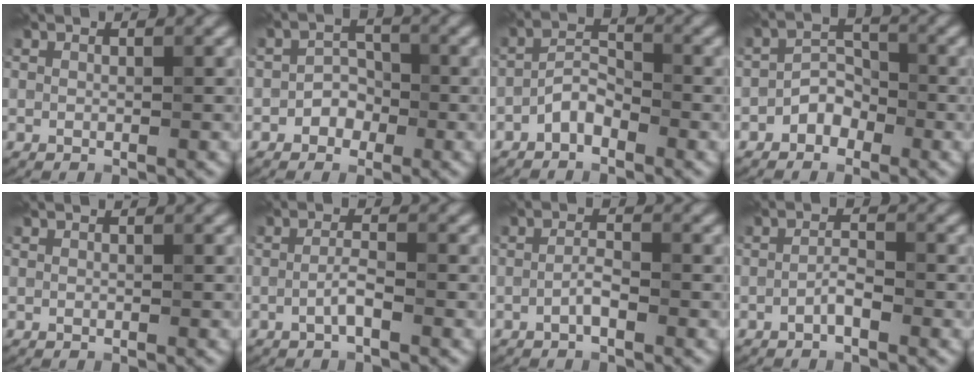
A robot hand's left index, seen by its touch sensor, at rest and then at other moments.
{"total": 2.1, "force": [-0.9, 1.6, 0.8], "torque": [-0.008, 0.007, -0.019]}
{"total": 2.5, "force": [-1.7, 1.2, 1.5], "torque": [-0.024, 0.012, -0.038]}
{"total": 2.5, "force": [-1.5, 1.7, 1.1], "torque": [-0.014, 0.011, -0.032]}
{"total": 0.0}
{"total": 1.7, "force": [-0.8, 0.2, 1.5], "torque": [-0.028, 0.006, -0.019]}
{"total": 1.5, "force": [-0.8, 0.3, 1.2], "torque": [-0.023, 0.006, -0.019]}
{"total": 1.5, "force": [-0.9, 0.3, 1.2], "torque": [-0.023, 0.006, -0.021]}